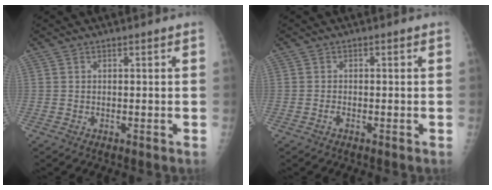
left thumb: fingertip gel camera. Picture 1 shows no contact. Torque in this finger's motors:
{"motor_torque": [-0.07, -0.03, -0.01, 0.04, 0.00]}